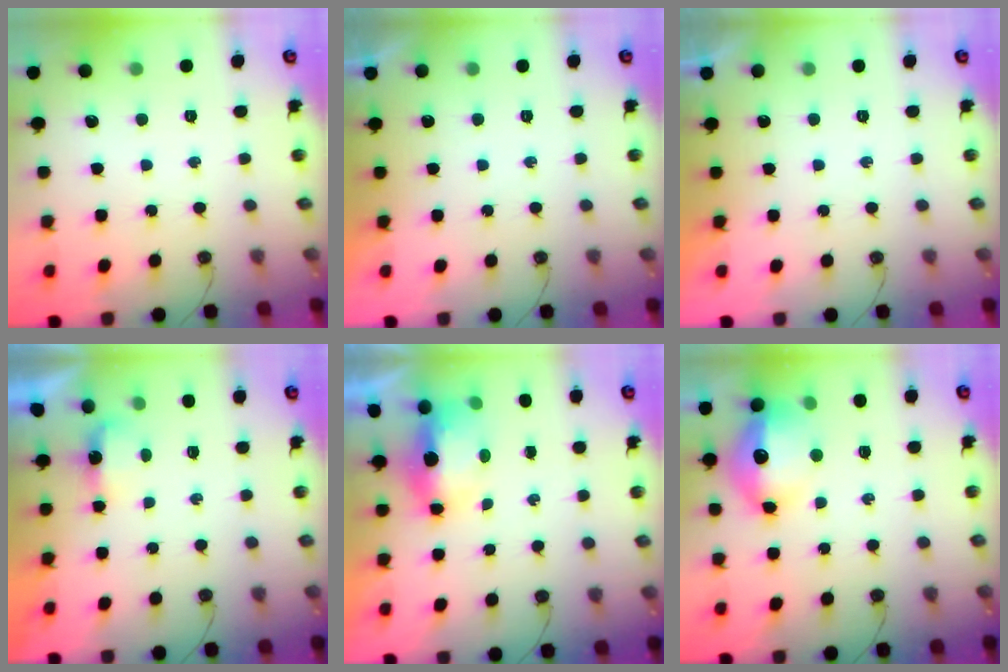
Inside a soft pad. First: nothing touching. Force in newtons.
{"total": 0.0}
{"total": 0.0}
{"total": 3.3, "press": 3.2, "slide": 0.6}
{"total": 15.0, "press": 9.1, "slide": 11.9}
{"total": 13.4, "press": 13.3, "slide": 1.5}